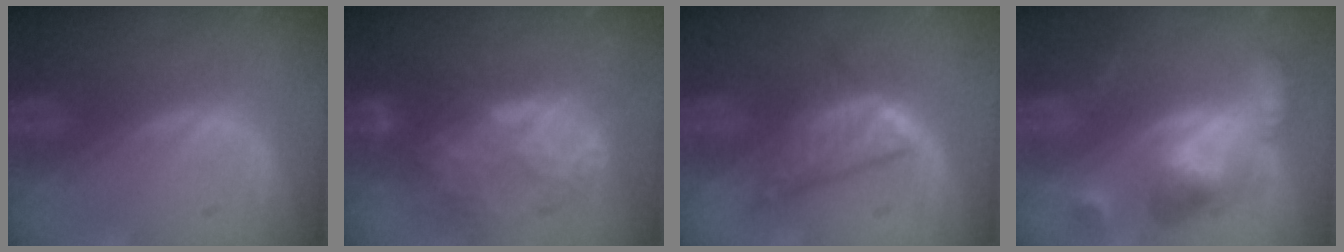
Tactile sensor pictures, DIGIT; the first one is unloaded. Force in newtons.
{"total": 9.2, "press": 7.8, "slide": 4.9}
{"total": 6.0, "press": 5.7, "slide": 2.1}
{"total": 7.9, "press": 7.9, "slide": 0.5}